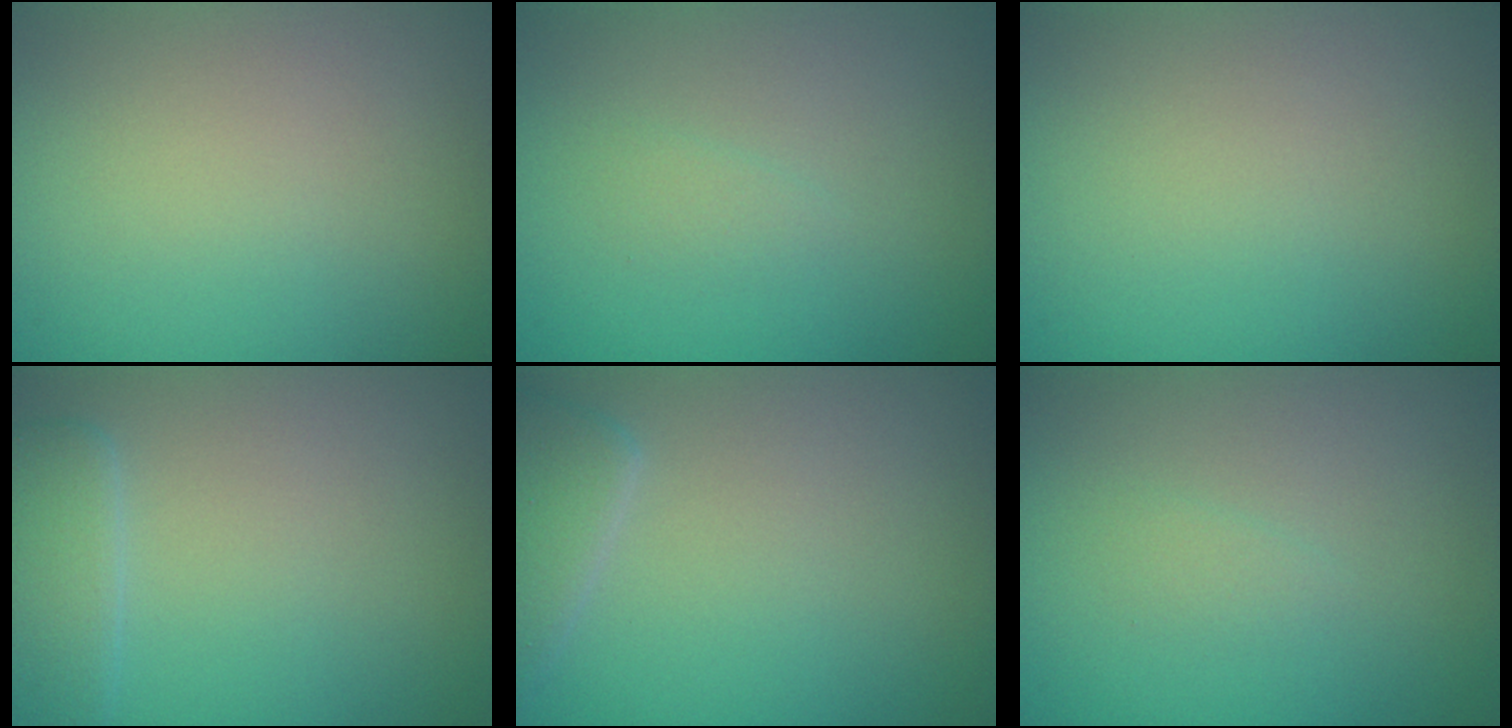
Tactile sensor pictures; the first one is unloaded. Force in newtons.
{"total": 0.7, "press": 0.7, "slide": 0.1}
{"total": 0.0}
{"total": 2.4, "press": 1.7, "slide": 1.7}
{"total": 2.5, "press": 2.5, "slide": 0.3}
{"total": 0.7, "press": 0.7, "slide": 0.1}